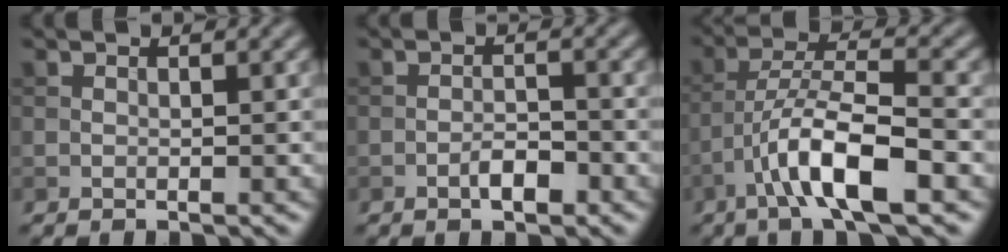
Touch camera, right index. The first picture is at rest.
{"total": 2.2, "force": [-1.2, 0.8, 1.6], "torque": [-0.024, 0.004, -0.022]}
{"total": 7.8, "force": [-3.8, 1.9, 6.6], "torque": [-0.117, 0.012, -0.072]}